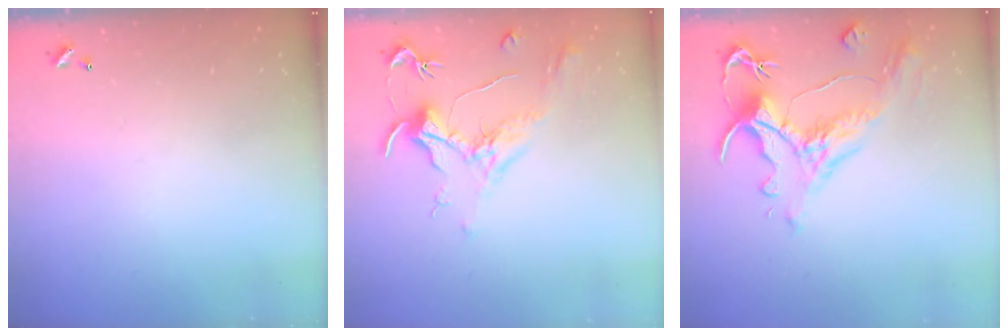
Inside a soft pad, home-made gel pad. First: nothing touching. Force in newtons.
{"total": 1.8, "press": 1.6, "slide": 0.9}
{"total": 1.5, "press": 0.2, "slide": 1.5}